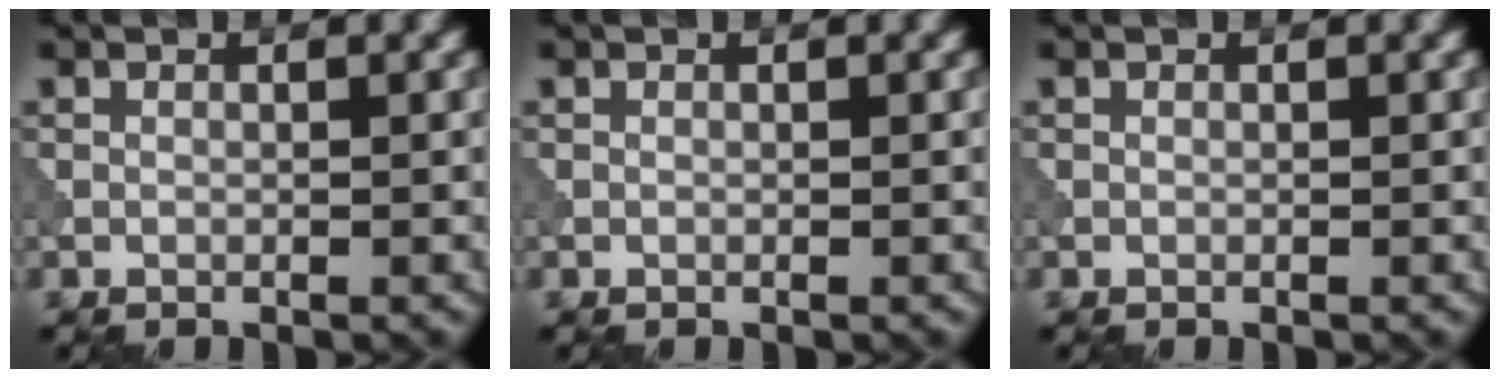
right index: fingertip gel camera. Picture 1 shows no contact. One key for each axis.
{"total": 0.0}
{"total": 0.0}